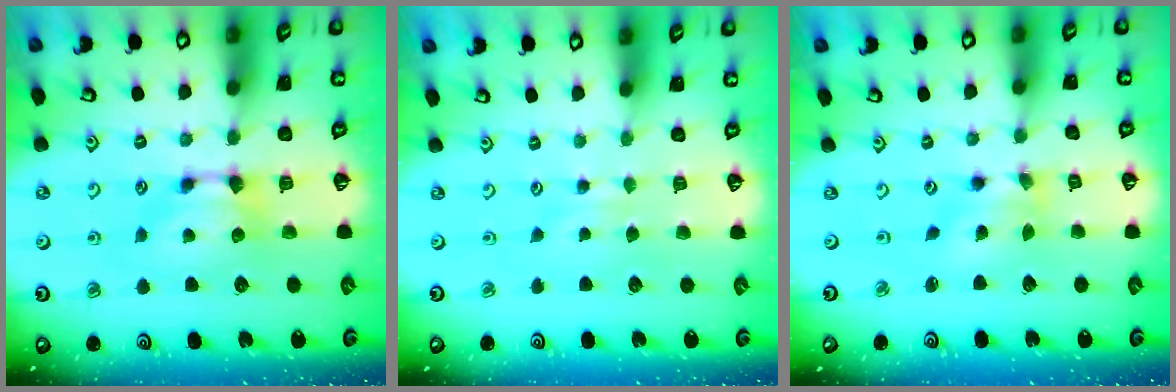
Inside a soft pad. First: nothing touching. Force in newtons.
{"total": 2.4, "press": 2.4, "slide": 0.2}
{"total": 1.4, "press": 0.4, "slide": 1.4}